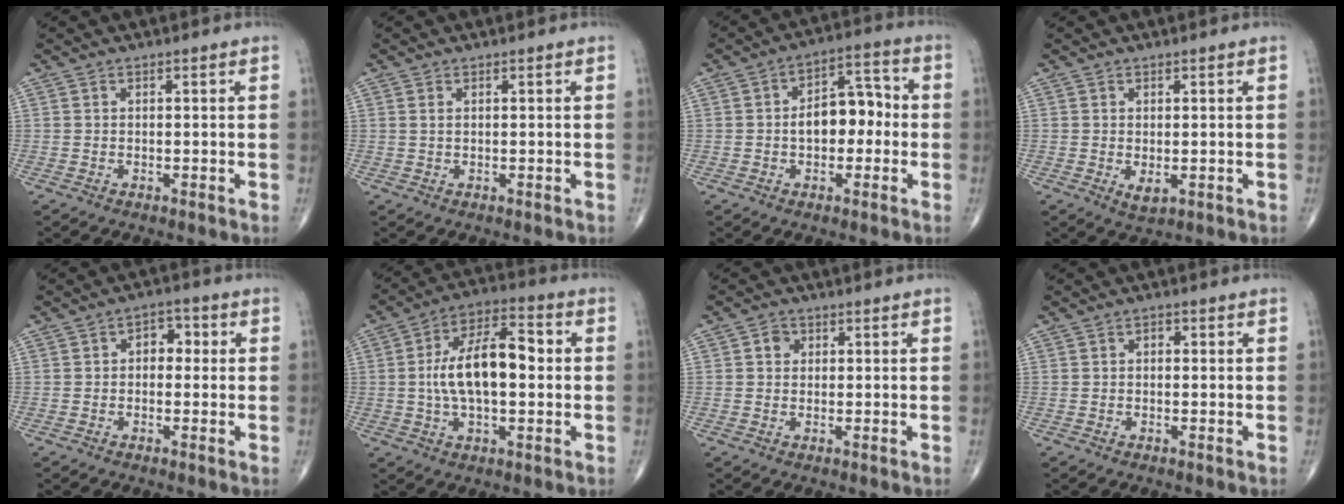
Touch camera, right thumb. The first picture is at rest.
{"total": 0.7, "force": [0.3, 0.3, 0.6], "torque": [-0.014, 0.004, 0.008]}
{"total": 9.3, "force": [-0.7, 5.7, 7.3], "torque": [-0.083, 0.036, -0.020]}
{"total": 2.3, "force": [-0.3, 1.1, 2.0], "torque": [-0.029, -0.006, 0.001]}
{"total": 4.4, "force": [0.4, 3.1, 3.2], "torque": [-0.018, 0.015, -0.003]}
{"total": 14.8, "force": [0.5, 7.0, 13.0], "torque": [-0.222, 0.026, 0.001]}
{"total": 2.1, "force": [0.5, 1.9, 0.9], "torque": [-0.004, 0.001, 0.004]}
{"total": 1.2, "force": [0.1, 0.8, 0.8], "torque": [-0.004, 0.004, -0.002]}